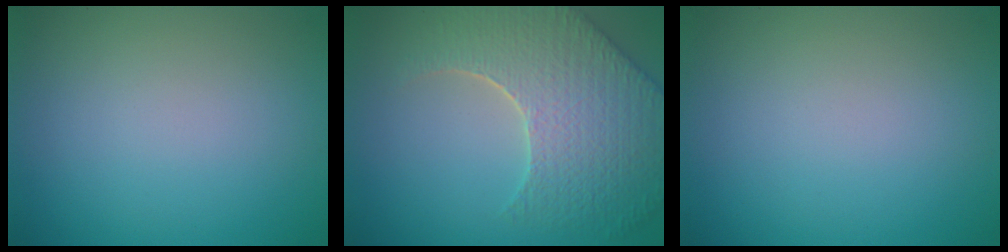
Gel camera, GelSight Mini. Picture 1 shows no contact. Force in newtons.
{"total": 8.3, "press": 6.1, "slide": 5.6}
{"total": 0.0}